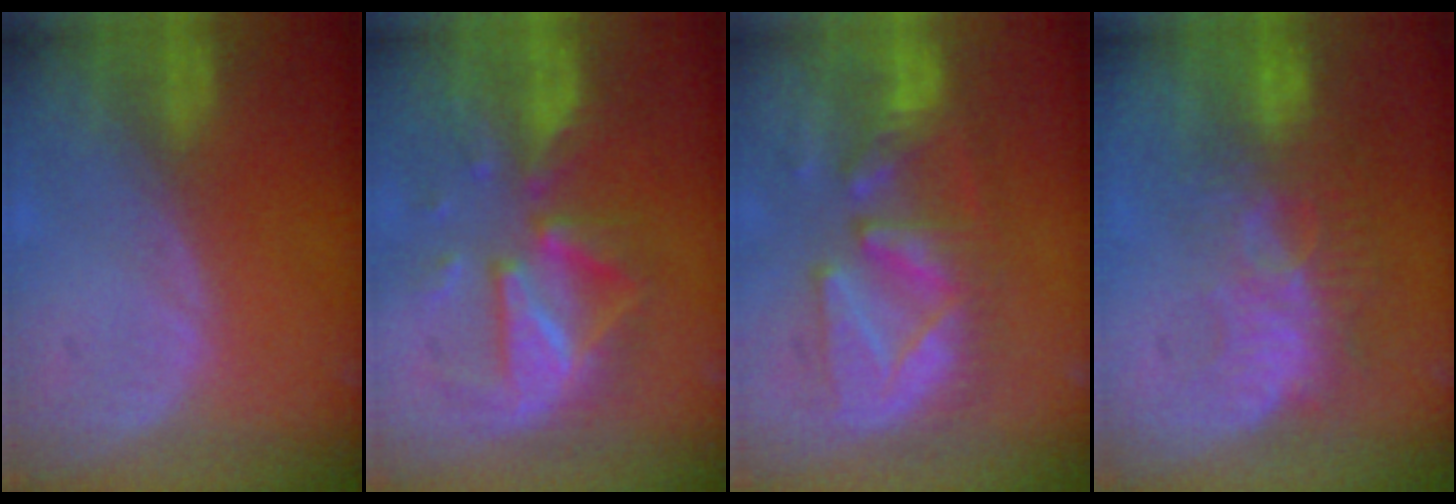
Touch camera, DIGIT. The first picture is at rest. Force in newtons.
{"total": 9.6, "press": 9.6, "slide": 0.6}
{"total": 10.4, "press": 10.2, "slide": 2.3}
{"total": 9.1, "press": 8.3, "slide": 3.8}